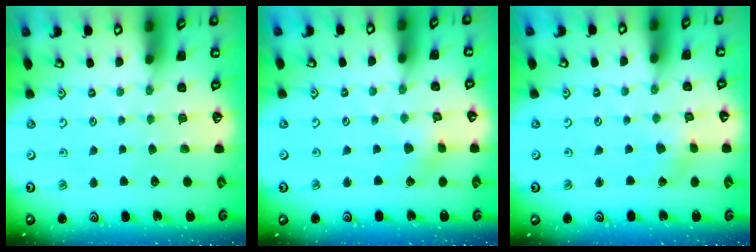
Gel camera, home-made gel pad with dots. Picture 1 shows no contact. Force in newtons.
{"total": 2.4, "press": 2.4, "slide": 0.2}
{"total": 1.4, "press": 1.3, "slide": 0.3}